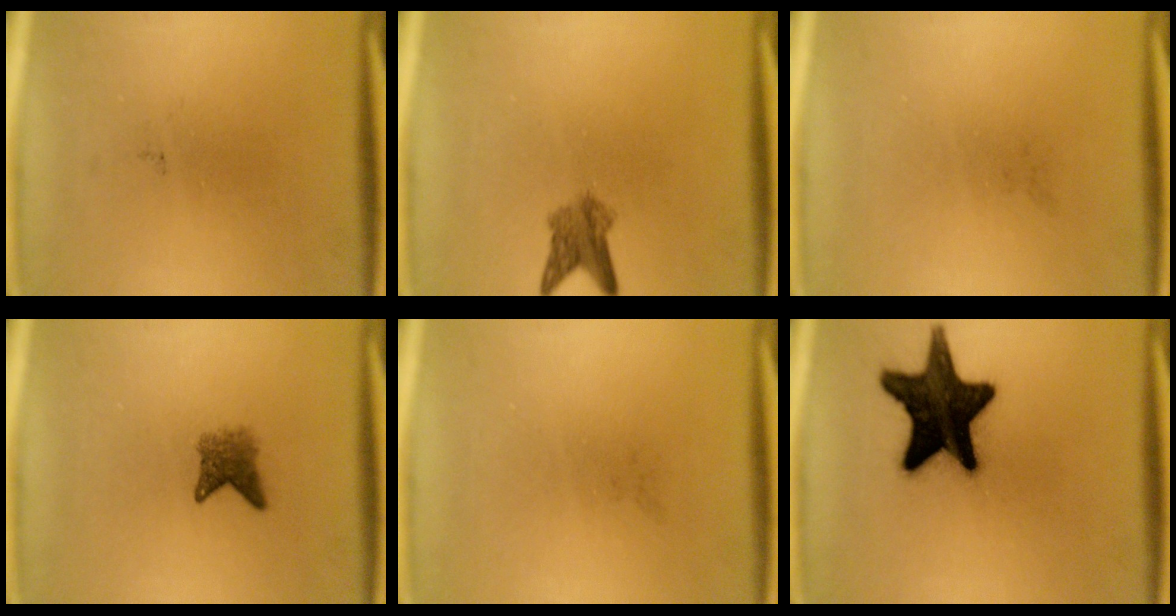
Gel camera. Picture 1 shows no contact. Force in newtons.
{"total": 3.5}
{"total": 0.0}
{"total": 2.8}
{"total": 0.0}
{"total": 18.6}